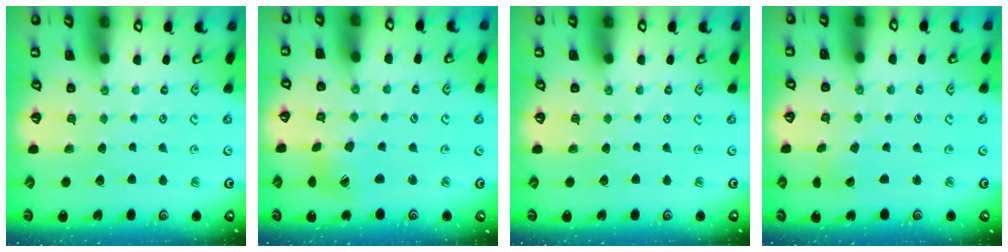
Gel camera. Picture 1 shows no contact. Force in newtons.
{"total": 6.1, "press": 6.0, "slide": 0.6}
{"total": 0.0}
{"total": 3.6, "press": 3.6, "slide": 0.2}